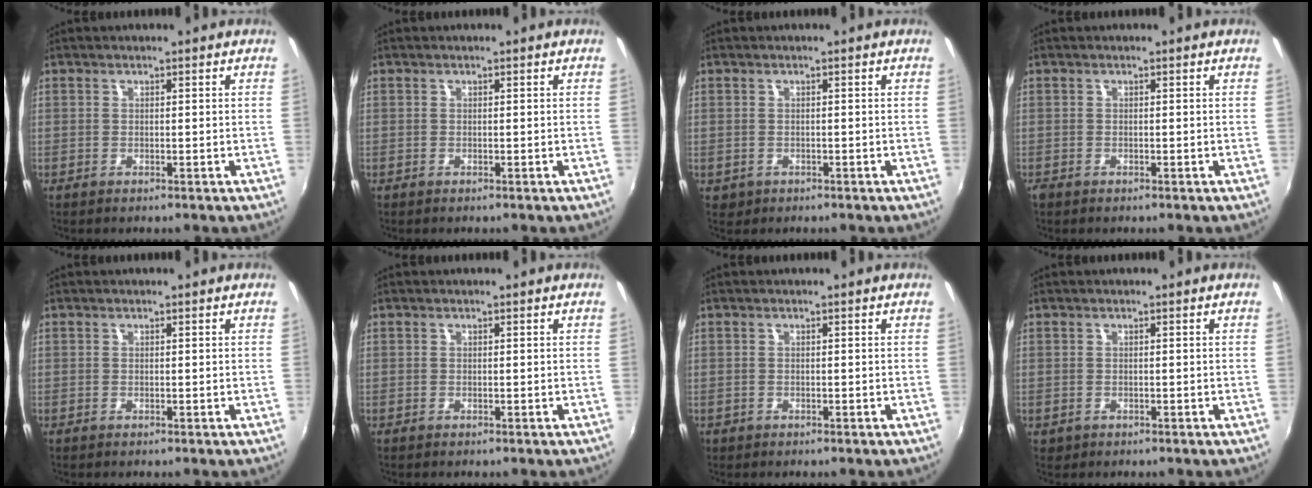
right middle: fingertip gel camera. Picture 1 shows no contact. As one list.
[{"total": 0.0}, {"total": 1.7, "force": [-0.5, 1.5, 0.6], "torque": [-0.015, -0.003, -0.004]}, {"total": 0.7, "force": [-0.5, 0.4, 0.1], "torque": [-0.004, -0.004, -0.013]}, {"total": 0.0}, {"total": 0.0}, {"total": 0.9, "force": [-0.5, 0.8, 0.2], "torque": [-0.006, -0.003, -0.006]}, {"total": 0.8, "force": [-0.2, 0.7, 0.2], "torque": [-0.005, -0.002, -0.002]}]